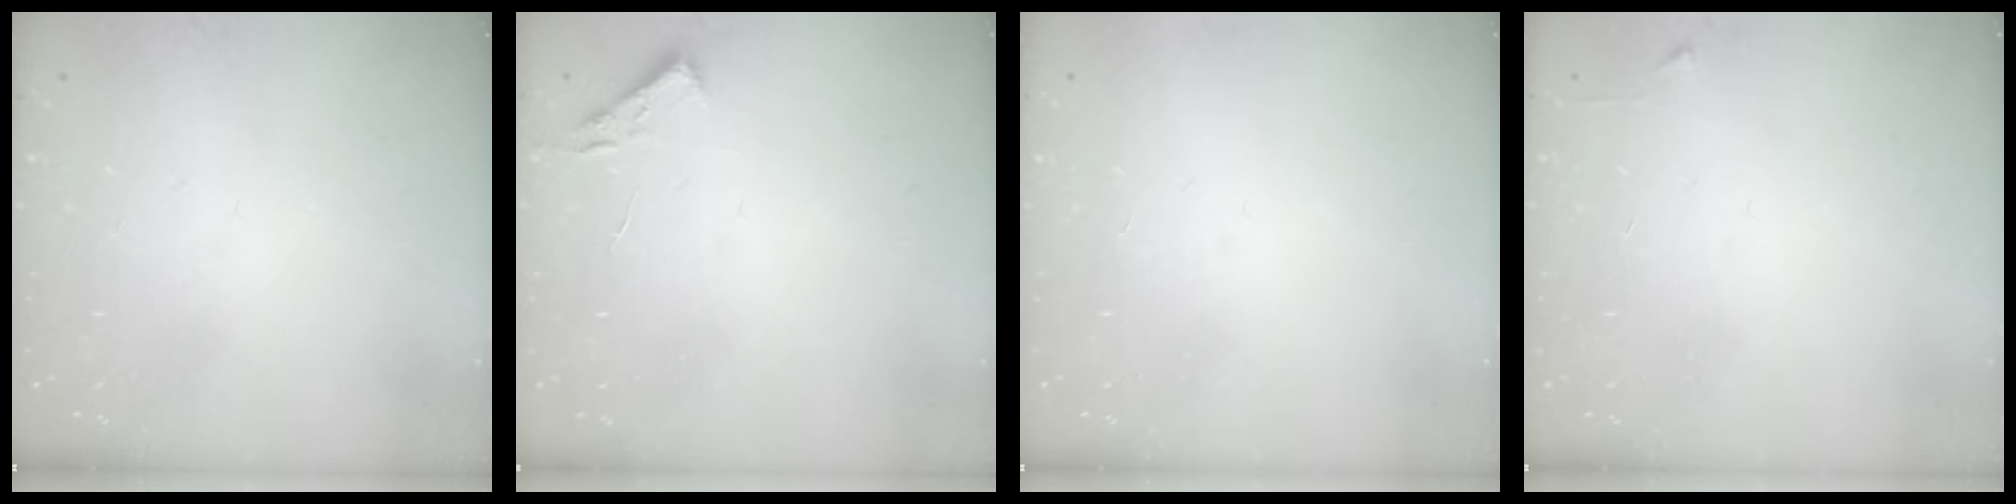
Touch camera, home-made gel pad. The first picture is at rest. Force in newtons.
{"total": 2.7, "press": 2.7, "slide": 0.4}
{"total": 1.6, "press": 1.6, "slide": 0.1}
{"total": 2.4, "press": 2.4, "slide": 0.3}